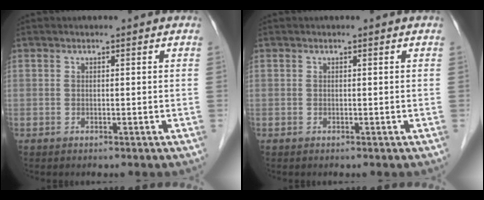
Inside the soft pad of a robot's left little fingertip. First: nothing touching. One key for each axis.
{"total": 0.0}